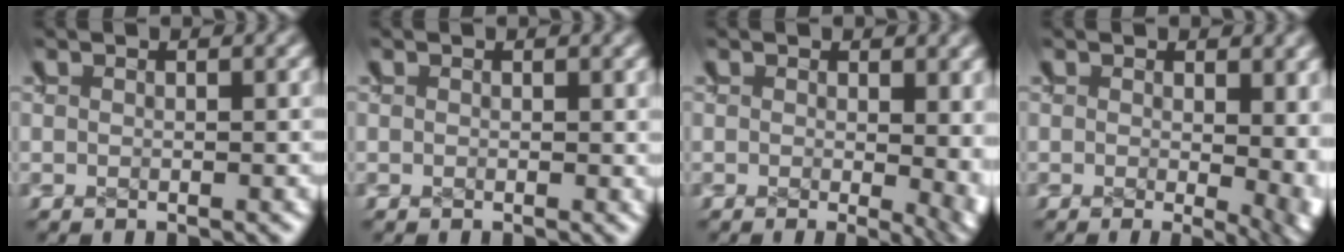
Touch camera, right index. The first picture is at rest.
{"total": 0.0}
{"total": 3.0, "force": [0.0, 1.2, 2.7], "torque": [-0.025, -0.016, 0.006]}
{"total": 3.7, "force": [-0.4, 1.7, 3.3], "torque": [-0.031, -0.021, 0.004]}